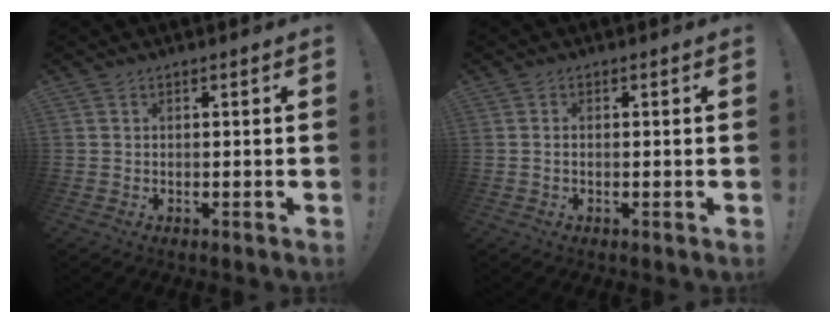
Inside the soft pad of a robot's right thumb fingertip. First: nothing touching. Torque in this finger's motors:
{"motor_torque": [-0.16, -0.31, -0.14, 0.06, 0.06]}